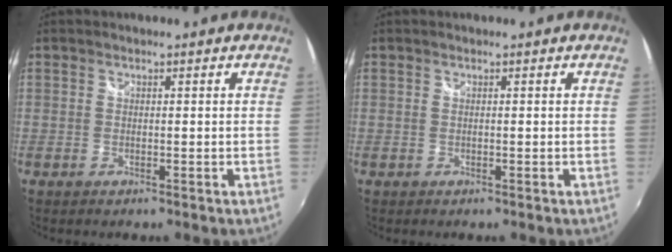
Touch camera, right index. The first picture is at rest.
{"total": 0.0}